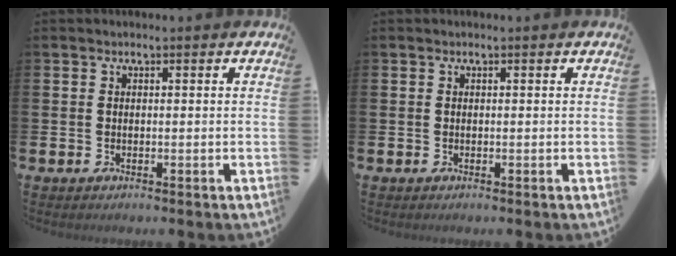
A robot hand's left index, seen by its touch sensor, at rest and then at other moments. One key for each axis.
{"total": 0.0}